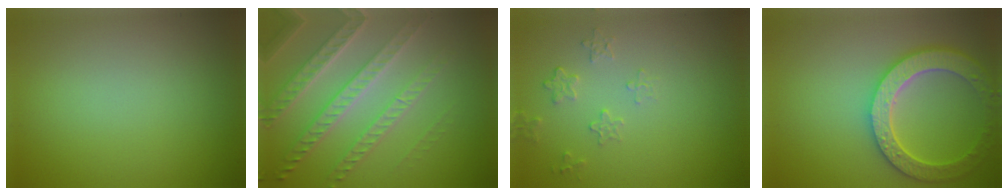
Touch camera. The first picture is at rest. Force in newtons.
{"total": 6.5, "press": 4.8, "slide": 4.4}
{"total": 1.6, "press": 0.9, "slide": 1.4}
{"total": 5.8, "press": 5.2, "slide": 2.4}